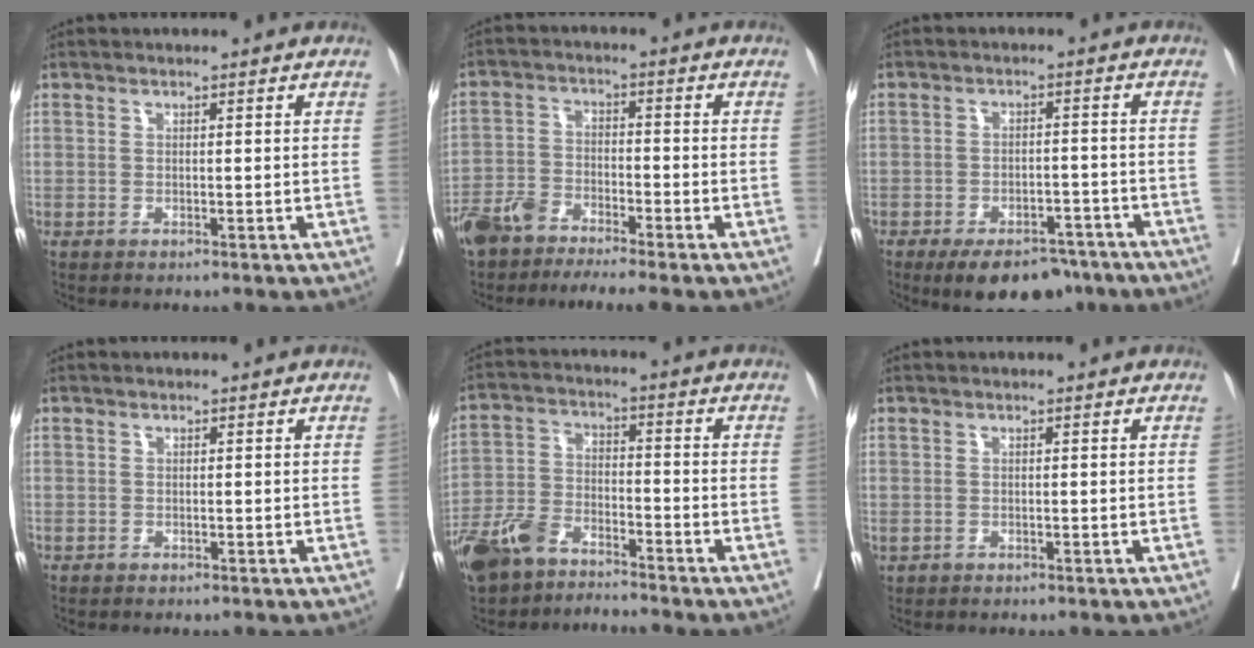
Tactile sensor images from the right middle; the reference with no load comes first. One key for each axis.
{"total": 7.0, "fx": -5.9, "fy": 0.7, "fz": 3.6, "tx": -0.077, "ty": -0.012, "tz": -0.116}
{"total": 10.0, "fx": -7.4, "fy": 4.8, "fz": 4.8, "tx": -0.051, "ty": 0.008, "tz": -0.109}
{"total": 0.6, "fx": -0.2, "fy": 0.5, "fz": -0.1, "tx": 0.006, "ty": 0.008, "tz": -0.006}
{"total": 9.0, "fx": -7.5, "fy": 2.9, "fz": 4.2, "tx": -0.094, "ty": -0.009, "tz": -0.148}
{"total": 0.0}